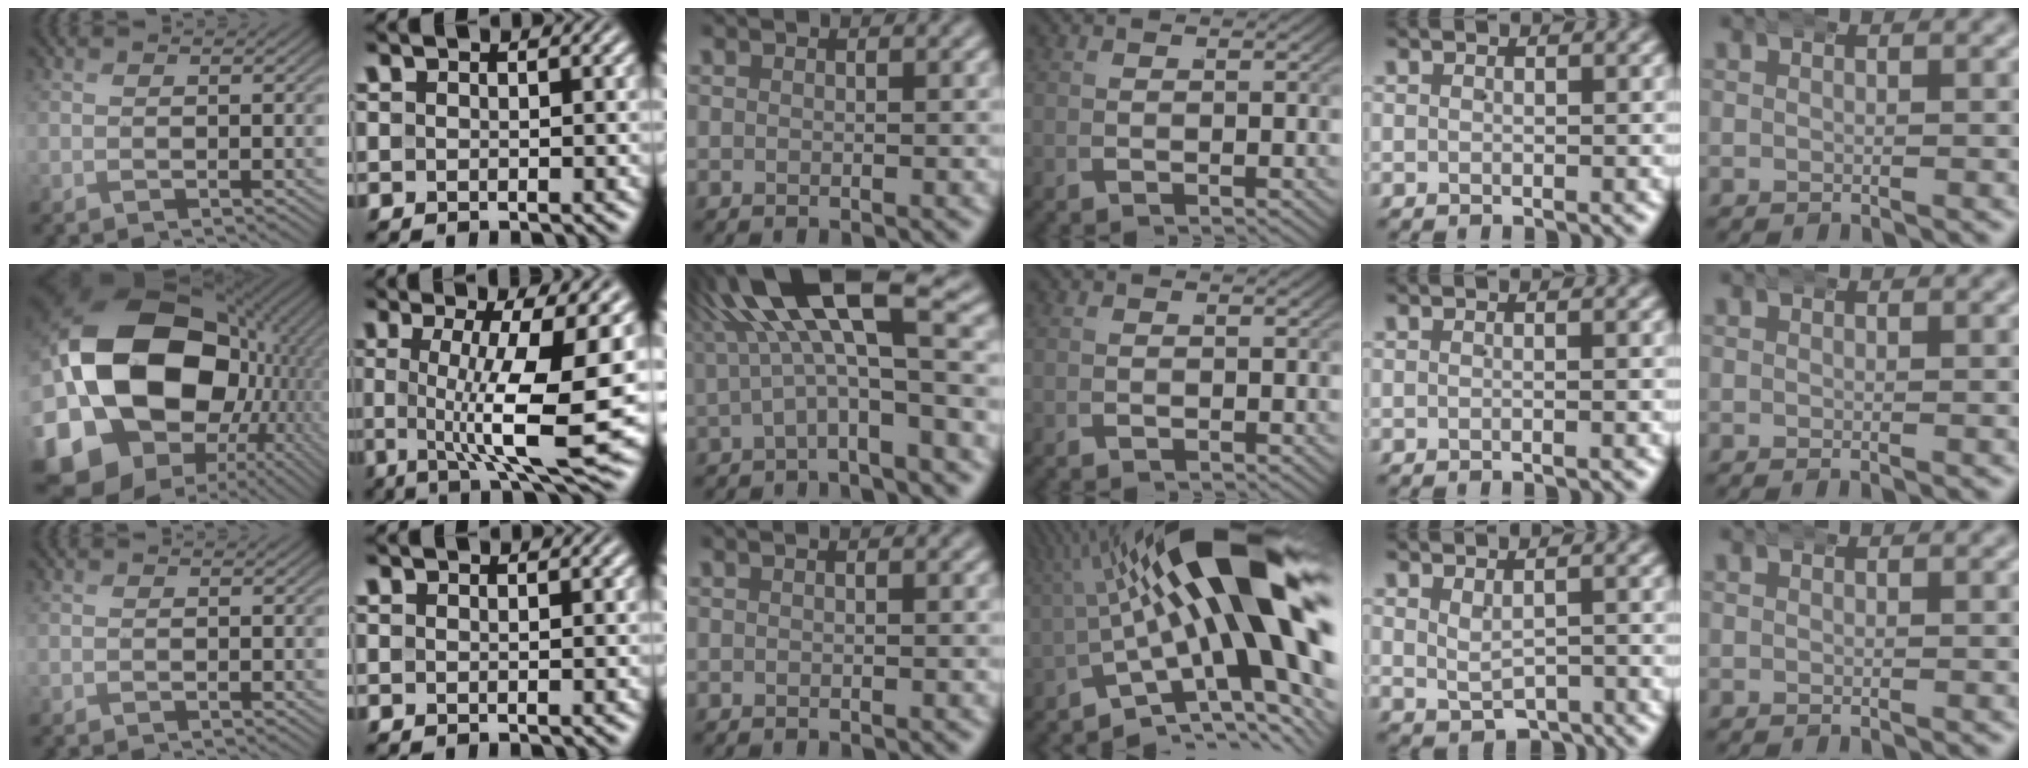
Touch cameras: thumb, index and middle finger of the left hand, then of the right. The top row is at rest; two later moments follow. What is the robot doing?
{"motion": "wrap", "object": "aluminum foil"}